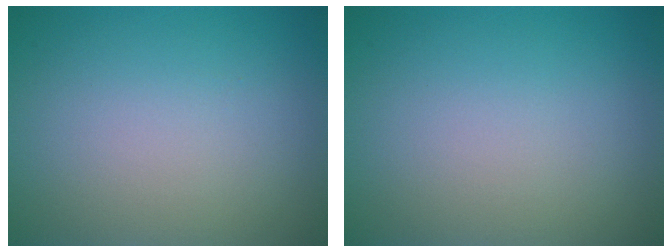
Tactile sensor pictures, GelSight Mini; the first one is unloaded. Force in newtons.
{"total": 0.0}